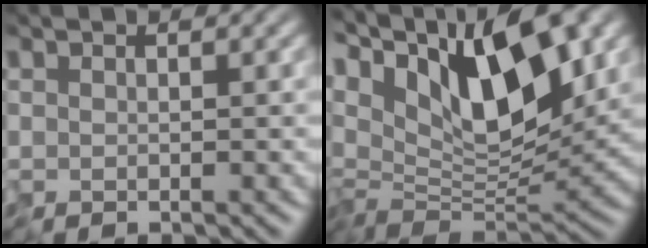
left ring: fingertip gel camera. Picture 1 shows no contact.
{"total": 12.7, "force": [3.3, 5.5, 10.9], "torque": [-0.175, 0.011, 0.044]}